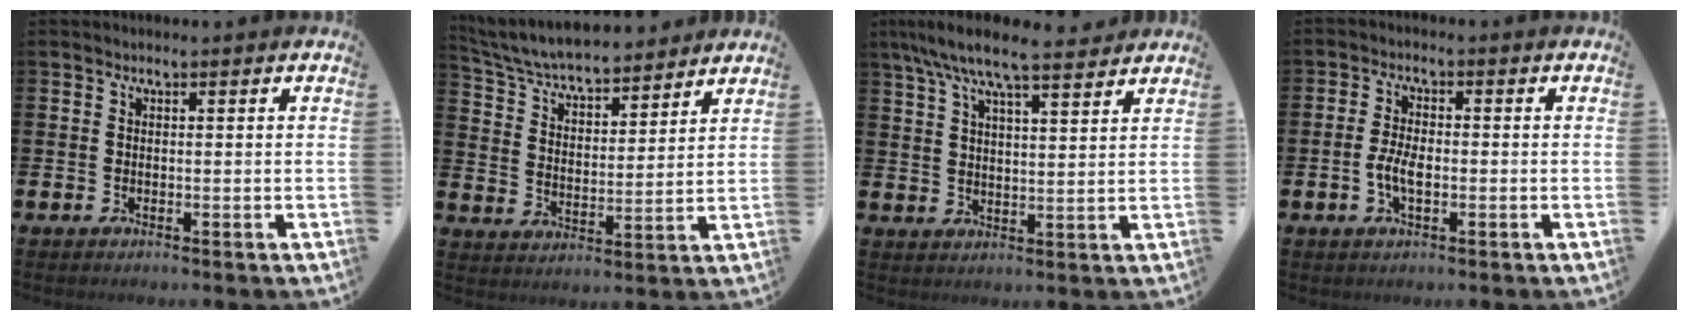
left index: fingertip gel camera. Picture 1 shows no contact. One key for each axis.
{"total": 6.7, "fx": 6.4, "fy": 1.0, "fz": 1.7, "tx": -0.063, "ty": -0.049, "tz": 0.110}
{"total": 8.3, "fx": 7.4, "fy": 1.2, "fz": 3.6, "tx": -0.087, "ty": -0.029, "tz": 0.132}
{"total": 3.6, "fx": -0.8, "fy": 1.7, "fz": 3.1, "tx": -0.058, "ty": 0.000, "tz": -0.018}